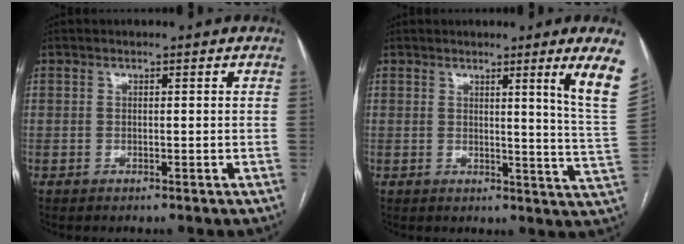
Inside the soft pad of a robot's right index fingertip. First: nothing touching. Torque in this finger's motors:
{"motor_torque": [0.15, 0.24, 0.07, 0.02]}